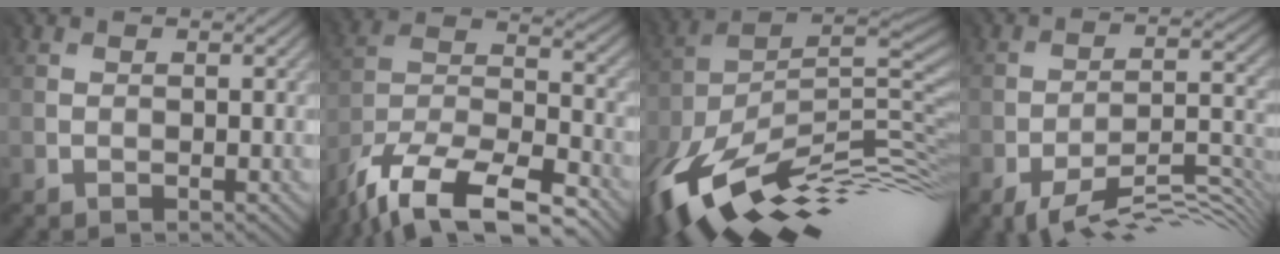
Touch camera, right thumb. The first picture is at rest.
{"total": 15.3, "force": [-12.9, 4.6, 6.8], "torque": [-0.151, -0.038, -0.218]}
{"total": 14.6, "force": [-6.1, 5.4, 12.1], "torque": [-0.256, -0.001, -0.118]}
{"total": 8.2, "force": [-6.7, 1.4, 4.5], "torque": [-0.077, -0.007, -0.112]}